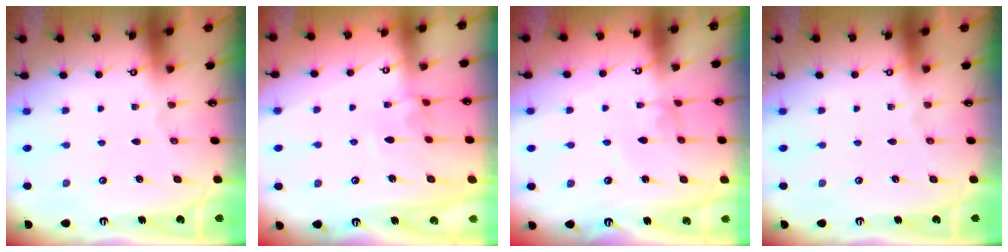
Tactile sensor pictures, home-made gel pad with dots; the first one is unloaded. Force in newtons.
{"total": 3.9, "press": 3.9, "slide": 0.1}
{"total": 2.8, "press": 2.8, "slide": 0.1}
{"total": 0.0}